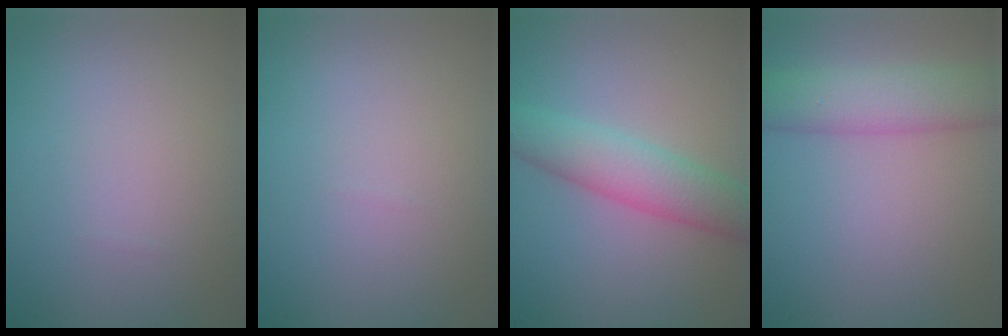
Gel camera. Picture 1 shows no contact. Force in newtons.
{"total": 0.0}
{"total": 4.8, "press": 4.8, "slide": 0.2}
{"total": 5.2, "press": 5.2, "slide": 0.2}